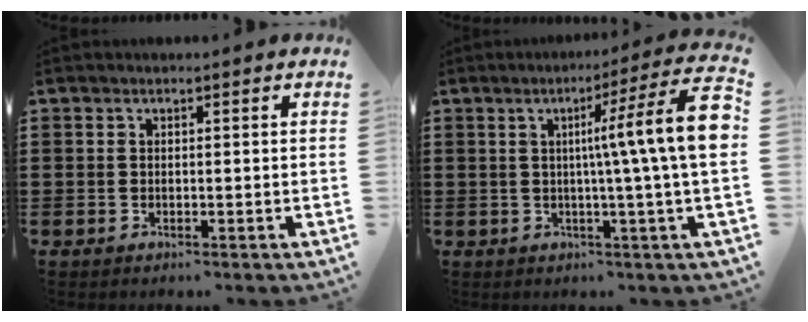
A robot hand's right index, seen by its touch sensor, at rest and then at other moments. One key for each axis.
{"total": 11.8, "fx": 2.1, "fy": -0.5, "fz": 11.6, "tx": -0.191, "ty": -0.023, "tz": 0.024}